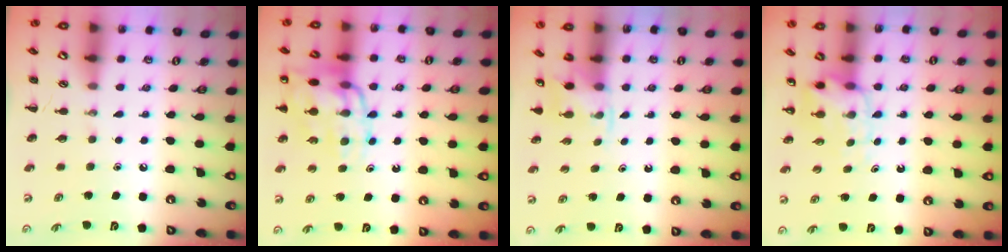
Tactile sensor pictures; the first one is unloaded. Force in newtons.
{"total": 15.2, "press": 15.0, "slide": 2.0}
{"total": 3.2, "press": 2.9, "slide": 1.3}
{"total": 5.6, "press": 5.6, "slide": 0.4}